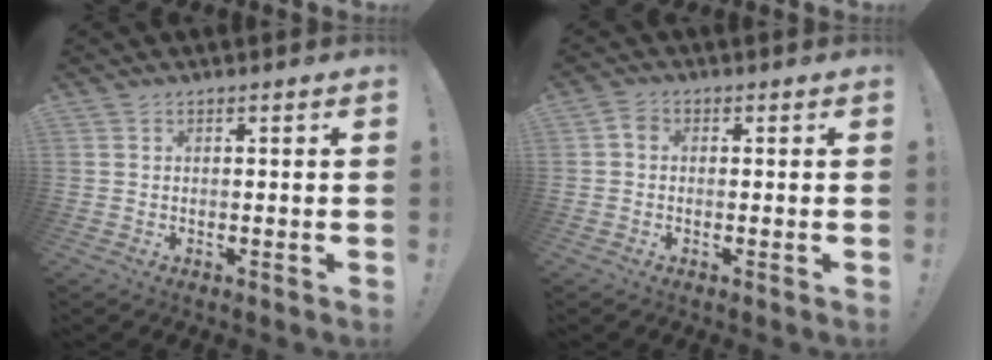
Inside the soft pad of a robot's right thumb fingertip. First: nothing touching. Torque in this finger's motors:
{"motor_torque": [0.08, 0.20, 0.37, -0.28, -0.02]}